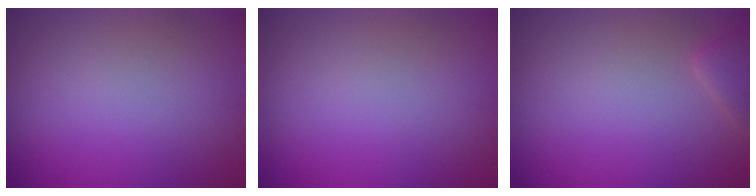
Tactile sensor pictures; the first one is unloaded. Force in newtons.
{"total": 0.0}
{"total": 1.6, "press": 1.6, "slide": 0.2}